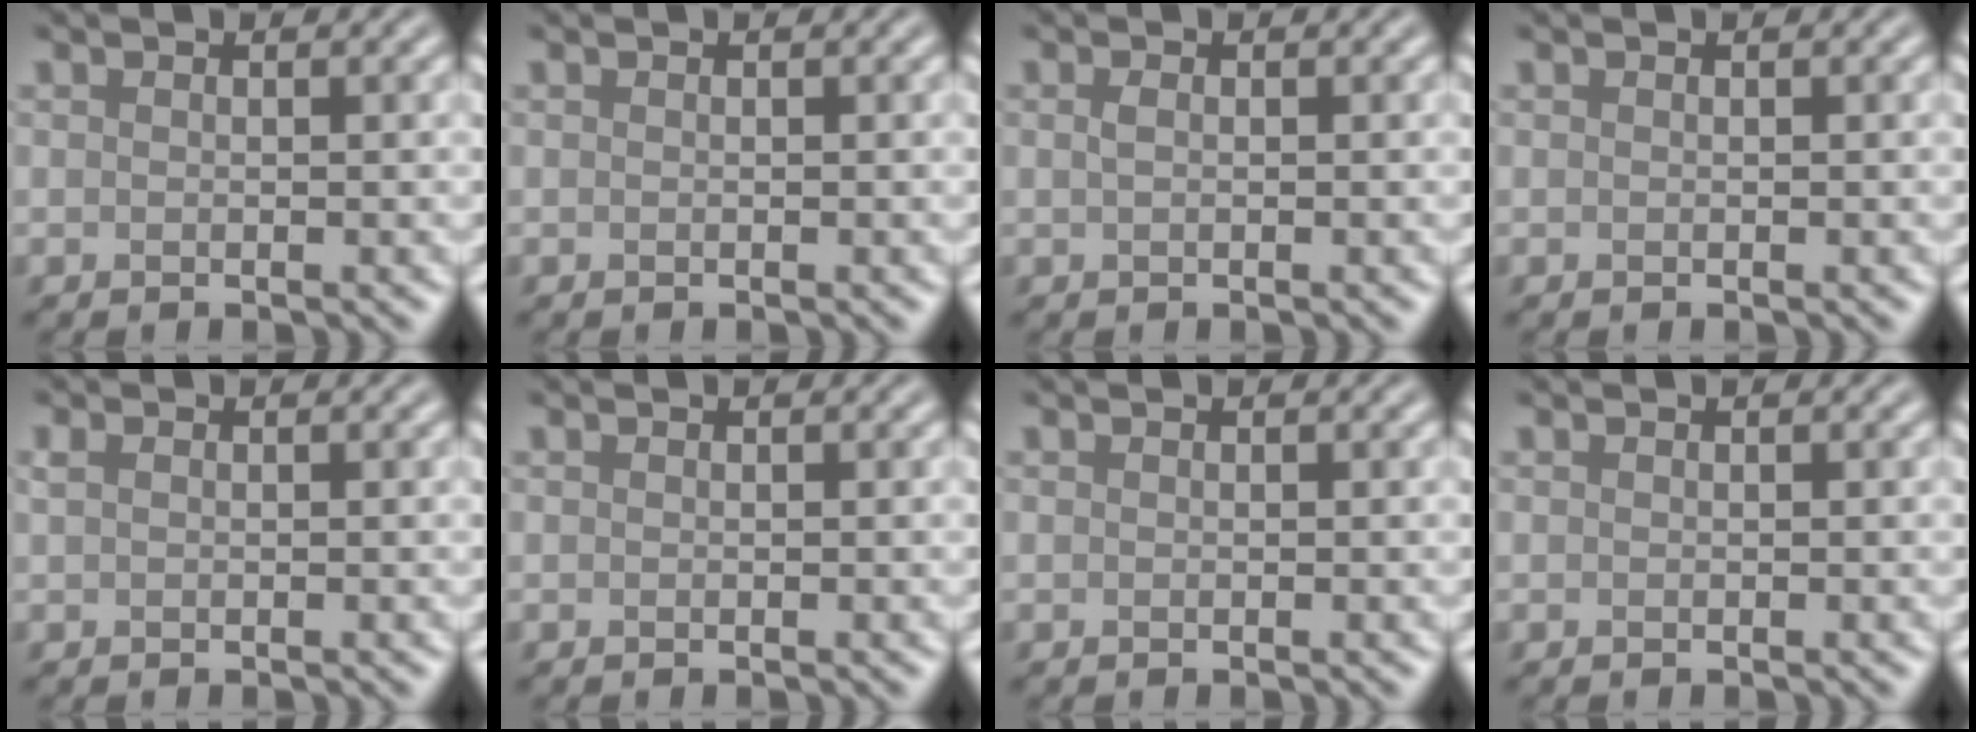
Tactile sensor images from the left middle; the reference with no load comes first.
{"total": 0.0}
{"total": 0.7, "force": [0.1, 0.3, 0.6], "torque": [-0.015, 0.001, 0.002]}
{"total": 0.0}
{"total": 0.7, "force": [0.3, 0.4, 0.4], "torque": [-0.011, 0.002, 0.004]}
{"total": 0.0}
{"total": 0.0}
{"total": 0.0}